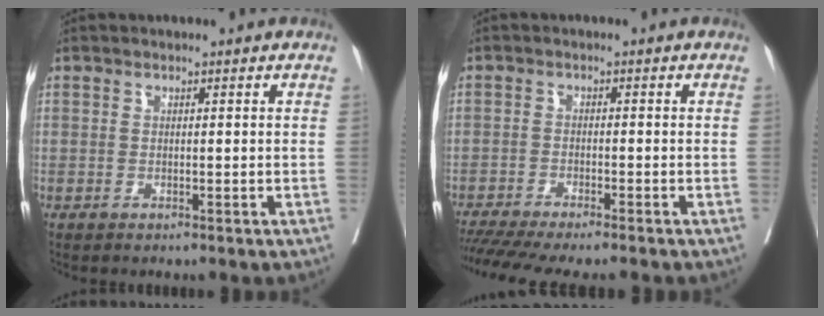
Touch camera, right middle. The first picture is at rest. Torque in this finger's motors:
{"motor_torque": [1.10, -1.04, 0.38, 0.15]}